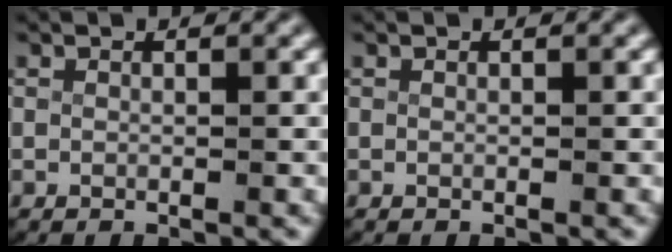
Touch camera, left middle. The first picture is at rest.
{"total": 0.0}